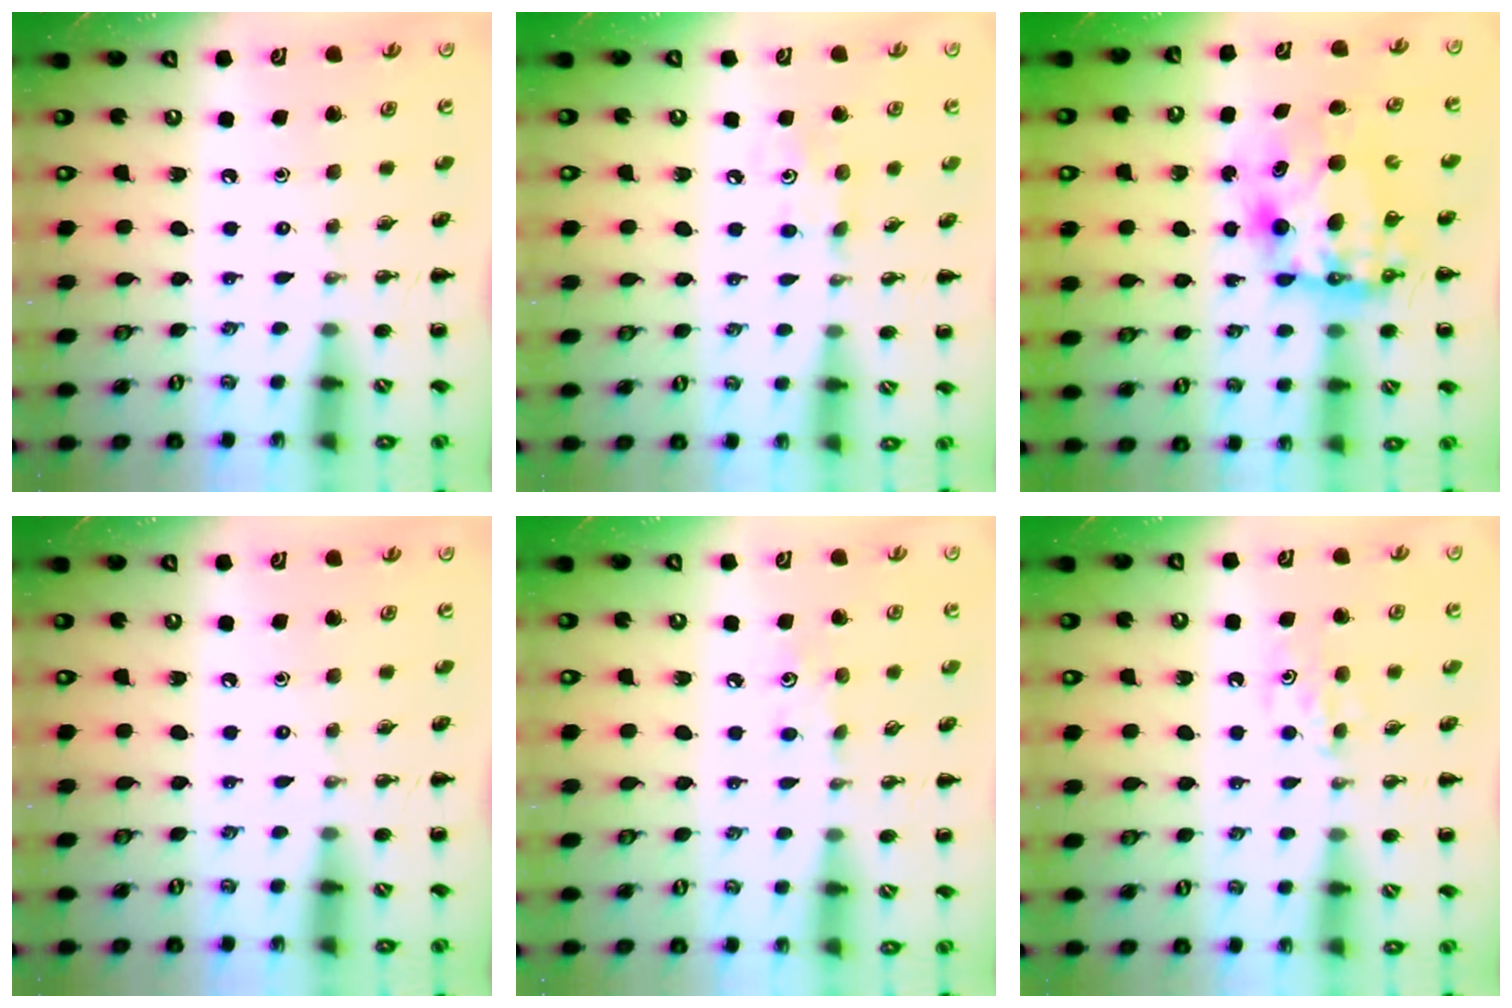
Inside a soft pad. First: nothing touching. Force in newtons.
{"total": 6.6, "press": 6.3, "slide": 1.8}
{"total": 9.3, "press": 9.1, "slide": 2.2}
{"total": 0.0}
{"total": 5.3, "press": 5.1, "slide": 1.4}
{"total": 5.0, "press": 4.8, "slide": 1.5}